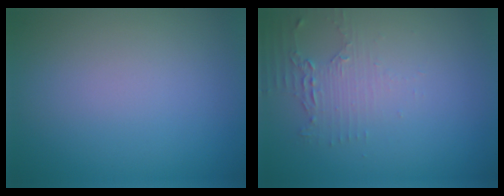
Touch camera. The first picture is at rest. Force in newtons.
{"total": 2.2, "press": 1.8, "slide": 1.2}